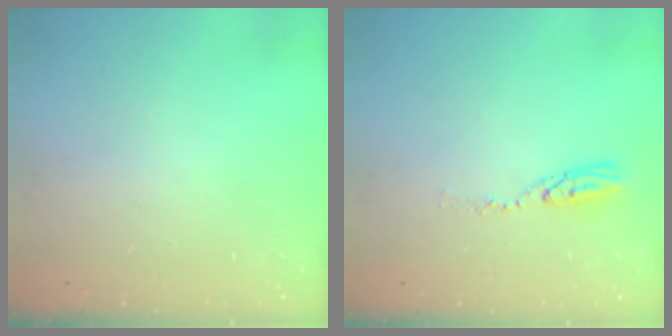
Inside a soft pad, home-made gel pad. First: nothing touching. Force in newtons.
{"total": 5.9, "press": 5.9, "slide": 0.5}